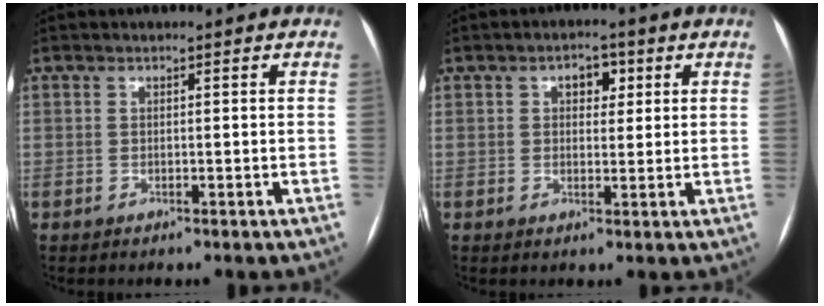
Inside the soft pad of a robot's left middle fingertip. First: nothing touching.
{"total": 3.4, "force": [1.3, 2.0, 2.3], "torque": [-0.033, 0.012, 0.019]}